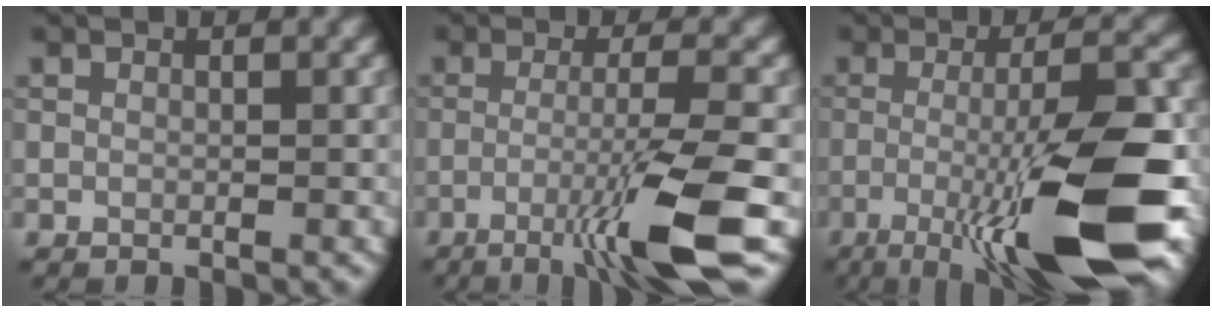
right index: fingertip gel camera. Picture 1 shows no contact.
{"total": 7.6, "force": [-3.4, 0.5, 6.8], "torque": [-0.108, 0.002, -0.069]}
{"total": 13.1, "force": [-4.4, 2.5, 12.0], "torque": [-0.186, -0.001, -0.073]}